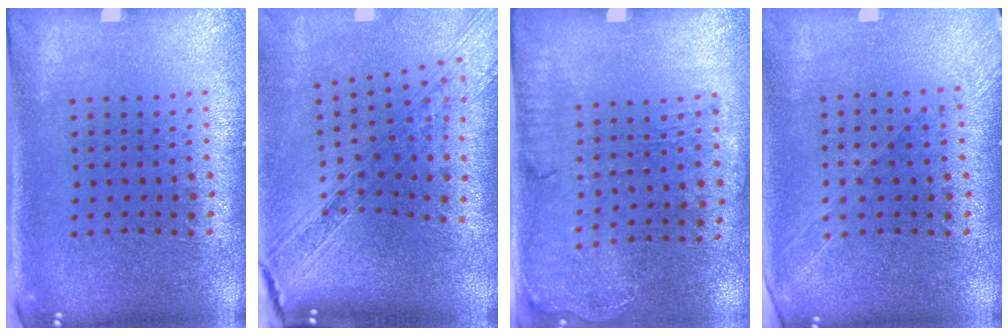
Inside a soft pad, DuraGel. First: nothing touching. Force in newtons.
{"total": 2.8, "press": 2.2, "slide": 1.7}
{"total": 1.6, "press": 1.4, "slide": 0.8}
{"total": 1.3, "press": 1.2, "slide": 0.6}